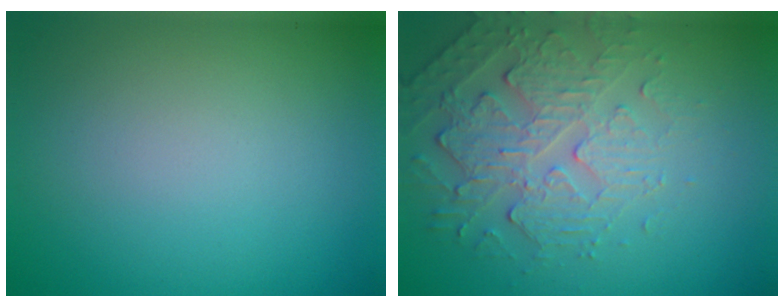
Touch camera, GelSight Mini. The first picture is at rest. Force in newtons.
{"total": 4.8, "press": 3.5, "slide": 3.3}